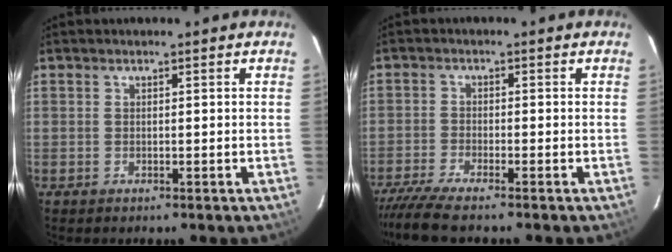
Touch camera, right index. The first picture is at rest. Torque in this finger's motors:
{"motor_torque": [0.93, -0.99, 0.02, 0.01]}